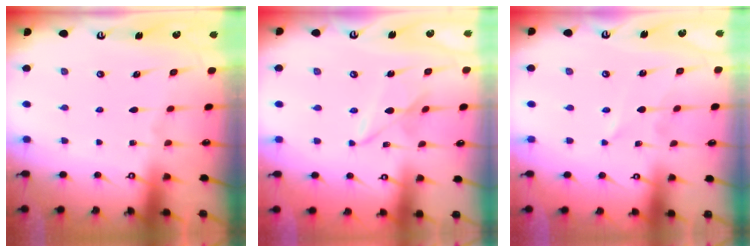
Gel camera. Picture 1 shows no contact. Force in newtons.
{"total": 4.5, "press": 4.5, "slide": 0.4}
{"total": 0.0}